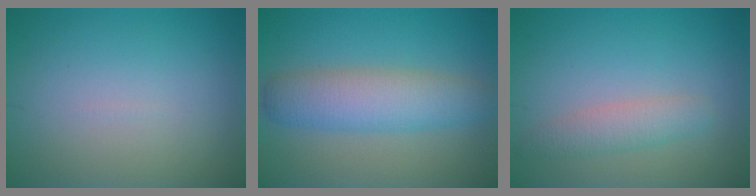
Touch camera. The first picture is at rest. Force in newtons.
{"total": 5.5, "press": 5.5, "slide": 0.2}
{"total": 2.4, "press": 2.4, "slide": 0.2}